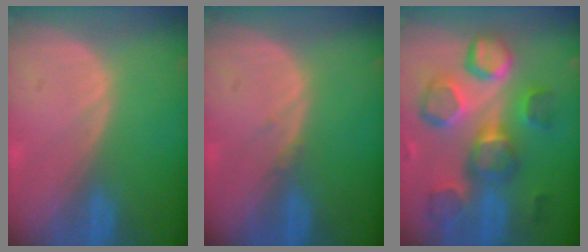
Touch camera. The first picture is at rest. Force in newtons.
{"total": 0.6, "press": 0.5, "slide": 0.1}
{"total": 11.3, "press": 10.8, "slide": 3.2}